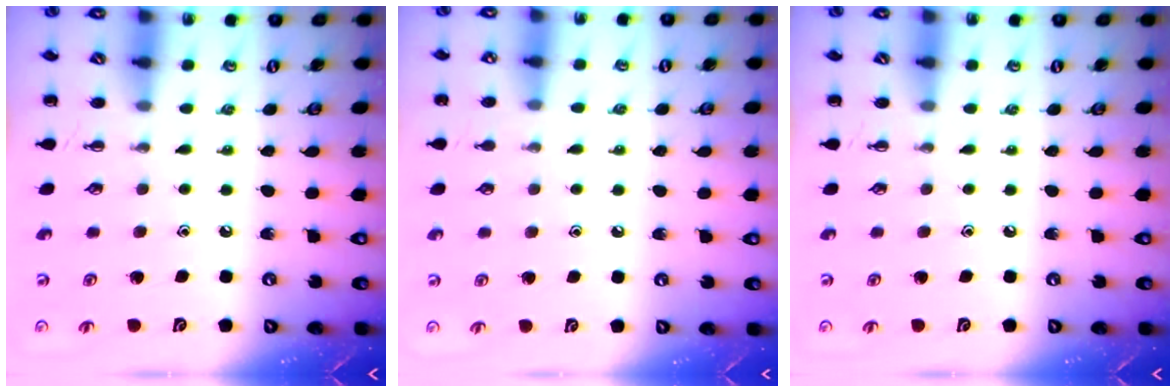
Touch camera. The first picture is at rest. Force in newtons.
{"total": 4.2, "press": 4.0, "slide": 1.3}
{"total": 0.0}